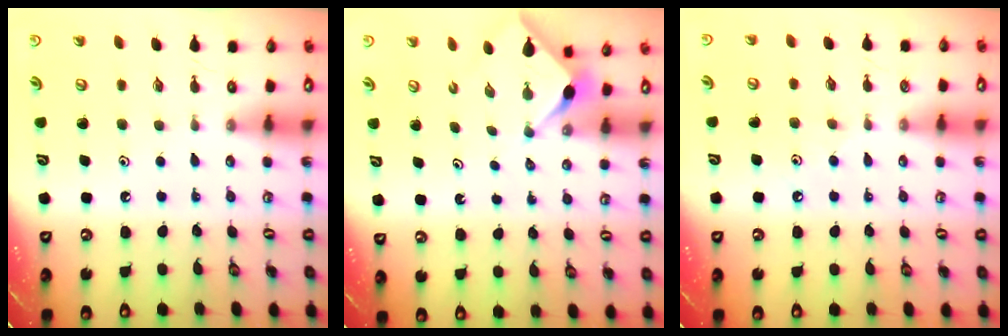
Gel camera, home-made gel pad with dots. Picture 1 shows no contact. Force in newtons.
{"total": 2.9, "press": 2.9, "slide": 0.3}
{"total": 5.2, "press": 5.2, "slide": 0.6}